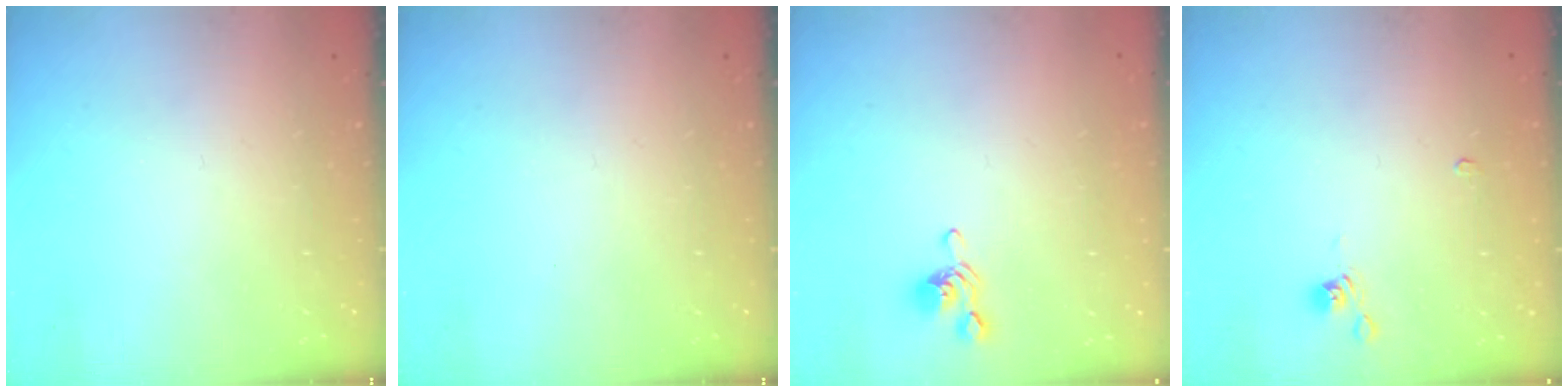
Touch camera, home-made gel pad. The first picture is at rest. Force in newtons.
{"total": 0.0}
{"total": 1.9, "press": 1.8, "slide": 0.7}
{"total": 2.3, "press": 2.3, "slide": 0.6}